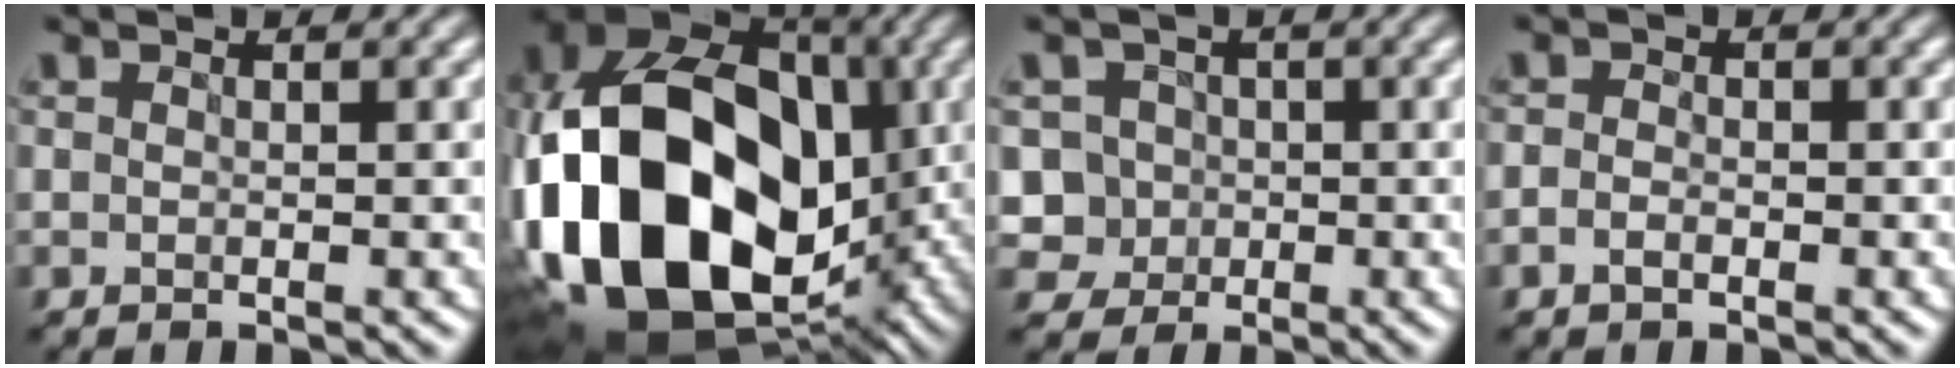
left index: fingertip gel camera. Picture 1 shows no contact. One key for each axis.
{"total": 19.8, "fx": -4.4, "fy": 13.4, "fz": 13.9, "tx": -0.298, "ty": -0.002, "tz": -0.078}
{"total": 5.5, "fx": -0.6, "fy": 5.3, "fz": 1.5, "tx": -0.019, "ty": 0.034, "tz": -0.038}
{"total": 1.2, "fx": -0.7, "fy": 0.8, "fz": 0.7, "tx": -0.005, "ty": 0.006, "tz": -0.020}